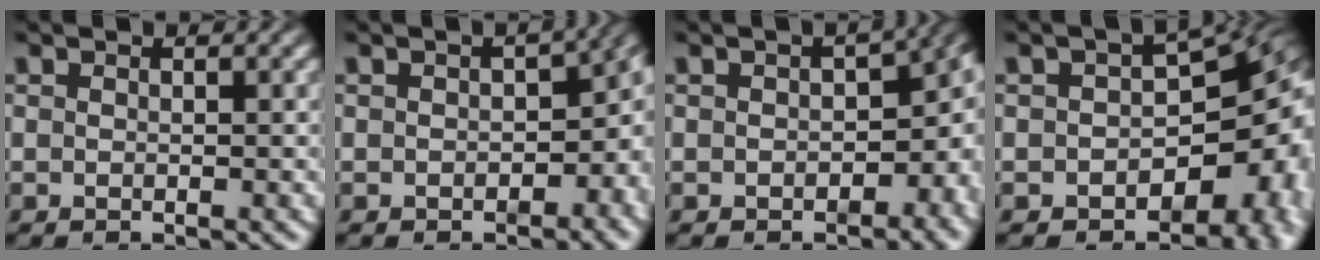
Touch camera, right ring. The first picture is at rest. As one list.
[{"total": 3.6, "force": [-0.6, 2.0, 2.9], "torque": [-0.014, 0.005, -0.007]}, {"total": 4.0, "force": [-0.6, 2.2, 3.3], "torque": [-0.017, 0.004, -0.008]}, {"total": 10.3, "force": [-2.1, 6.8, 7.4], "torque": [-0.061, -0.001, -0.035]}]